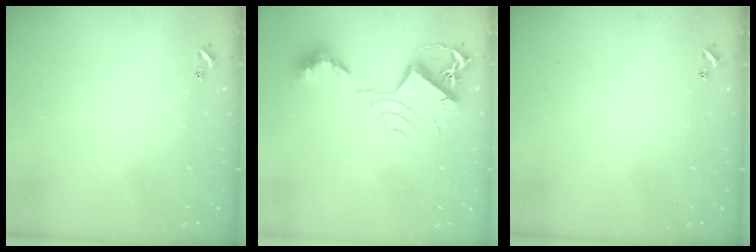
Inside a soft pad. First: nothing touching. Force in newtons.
{"total": 12.8, "press": 12.8, "slide": 1.0}
{"total": 0.0}